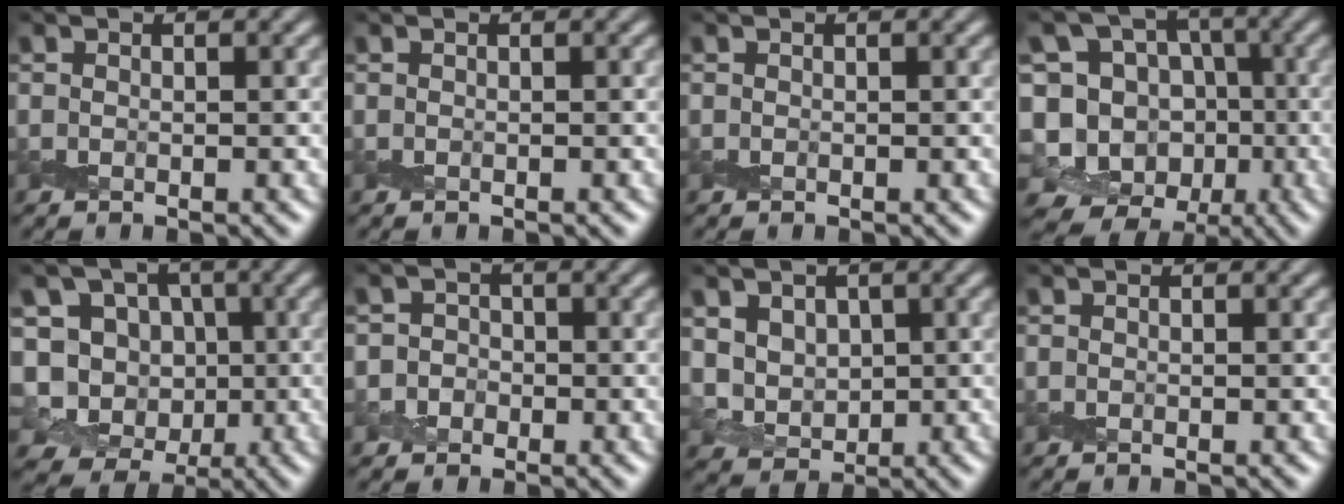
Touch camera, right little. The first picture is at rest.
{"total": 0.0}
{"total": 0.0}
{"total": 14.8, "force": [-4.0, 13.6, 4.2], "torque": [-0.118, 0.015, -0.058]}
{"total": 10.6, "force": [-1.5, 9.7, 4.2], "torque": [-0.081, 0.008, -0.045]}
{"total": 2.4, "force": [-0.7, 2.3, 0.3], "torque": [0.023, 0.008, -0.025]}
{"total": 4.0, "force": [0.8, 3.4, 1.9], "torque": [-0.046, -0.007, 0.028]}
{"total": 0.0}